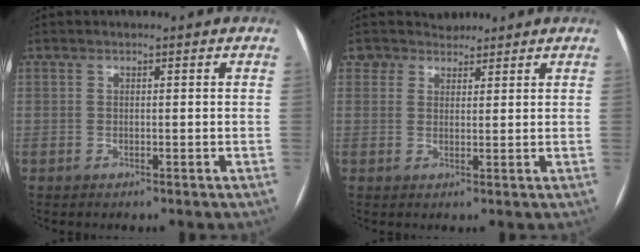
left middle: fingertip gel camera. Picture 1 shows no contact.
{"total": 2.5, "force": [2.1, 1.2, -0.7], "torque": [0.014, 0.007, 0.031]}